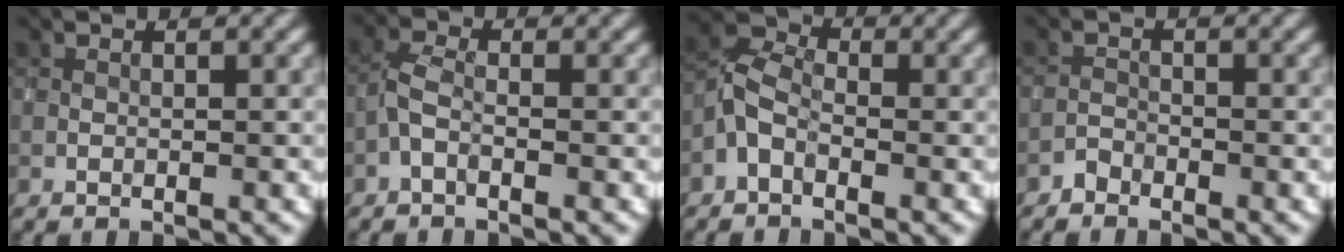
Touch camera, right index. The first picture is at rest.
{"total": 1.6, "force": [-0.6, 0.7, 1.3], "torque": [-0.031, 0.004, -0.020]}
{"total": 2.6, "force": [-1.3, 1.7, 1.6], "torque": [-0.037, 0.013, -0.037]}
{"total": 0.9, "force": [-0.8, 0.3, -0.1], "torque": [0.007, 0.006, -0.019]}